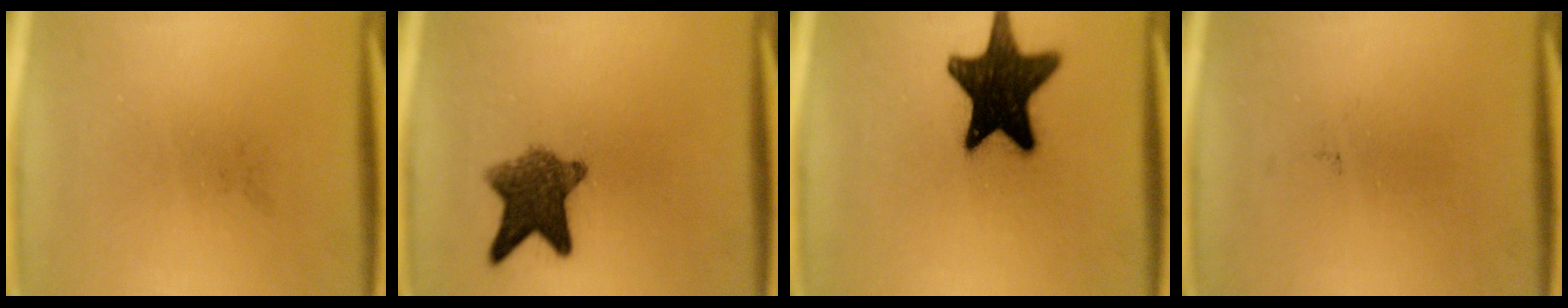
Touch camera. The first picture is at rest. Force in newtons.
{"total": 8.1}
{"total": 17.6}
{"total": 0.0}